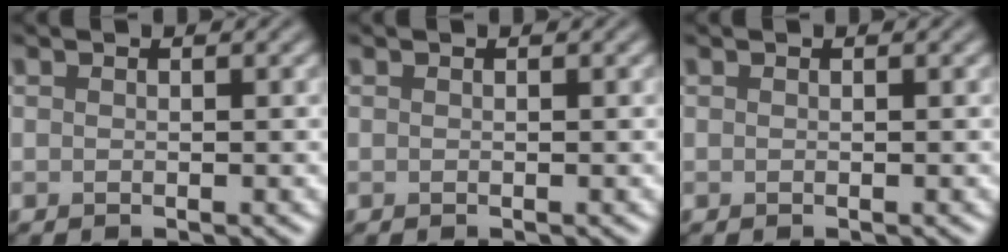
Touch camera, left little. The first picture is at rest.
{"total": 0.0}
{"total": 0.0}